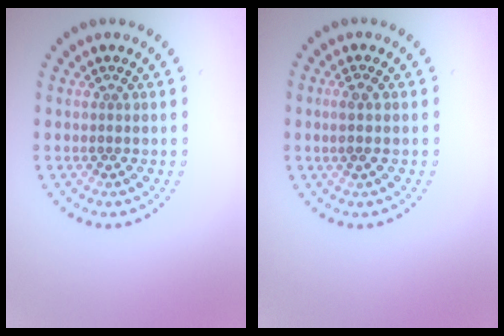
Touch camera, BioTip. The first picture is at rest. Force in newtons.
{"total": 1.1, "press": 0.9, "slide": 0.7}